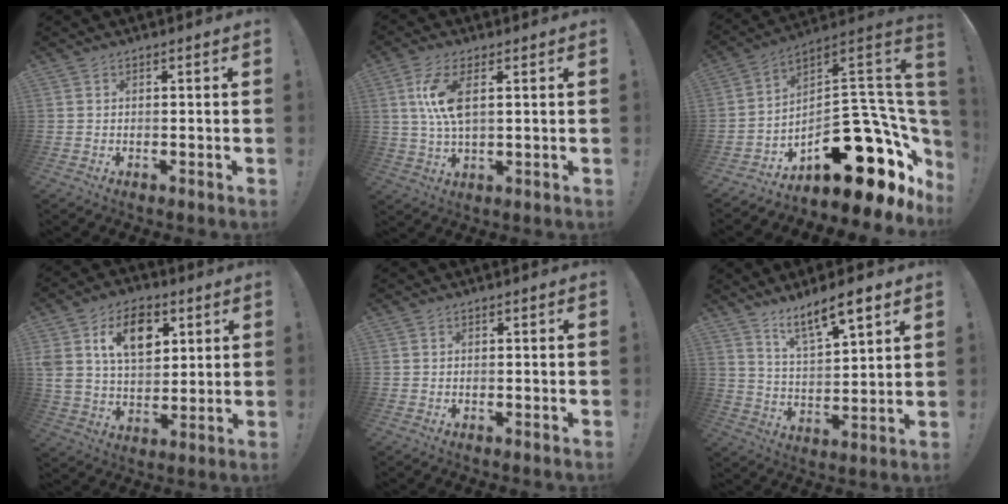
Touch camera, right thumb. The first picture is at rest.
{"total": 9.3, "force": [2.2, 3.6, 8.3], "torque": [-0.173, -0.006, 0.038]}
{"total": 23.9, "force": [-7.4, 11.8, 19.4], "torque": [-0.238, 0.014, -0.100]}
{"total": 14.9, "force": [6.4, 10.0, 9.0], "torque": [-0.141, -0.014, 0.118]}
{"total": 0.0}
{"total": 11.2, "force": [8.3, 2.7, 7.1], "torque": [-0.119, -0.050, 0.142]}